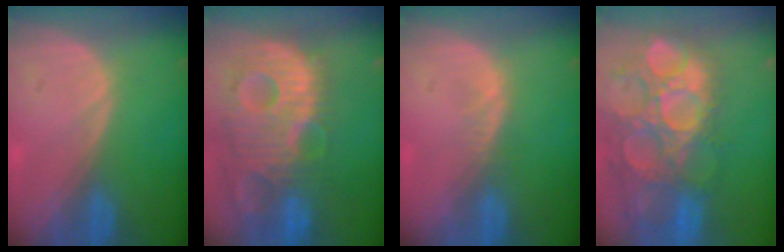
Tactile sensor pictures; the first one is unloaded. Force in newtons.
{"total": 13.9, "press": 12.0, "slide": 7.0}
{"total": 1.1, "press": 1.1, "slide": 0.3}
{"total": 15.4, "press": 12.6, "slide": 8.7}